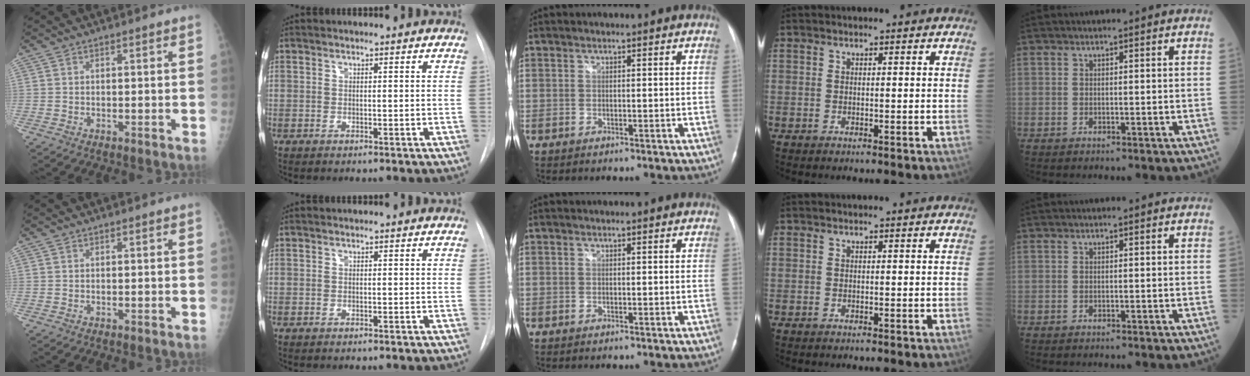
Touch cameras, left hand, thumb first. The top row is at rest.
{}